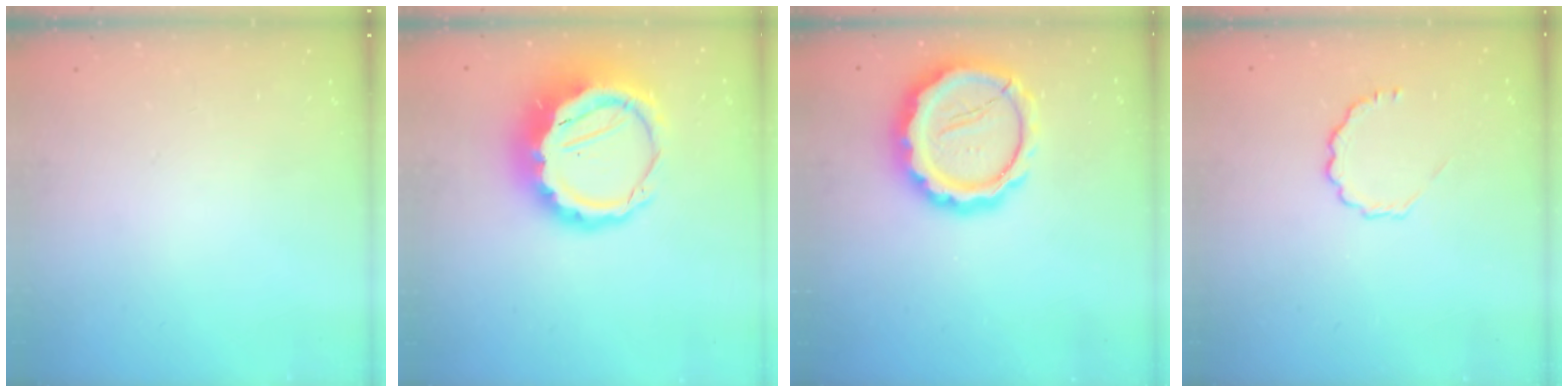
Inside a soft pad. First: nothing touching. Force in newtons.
{"total": 13.2, "press": 12.9, "slide": 2.8}
{"total": 16.3, "press": 16.0, "slide": 3.1}
{"total": 6.1, "press": 5.9, "slide": 1.6}